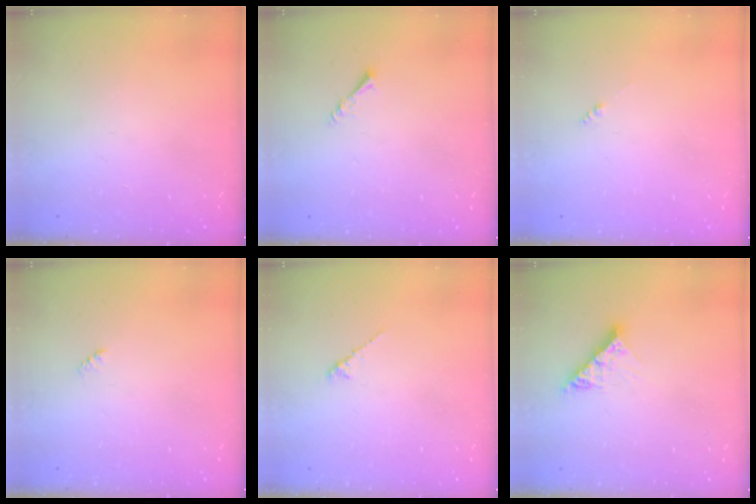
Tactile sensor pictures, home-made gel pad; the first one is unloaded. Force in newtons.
{"total": 1.6, "press": 1.6, "slide": 0.3}
{"total": 0.0}
{"total": 1.9, "press": 1.9, "slide": 0.4}
{"total": 1.6, "press": 1.5, "slide": 0.5}
{"total": 8.6, "press": 8.5, "slide": 0.9}